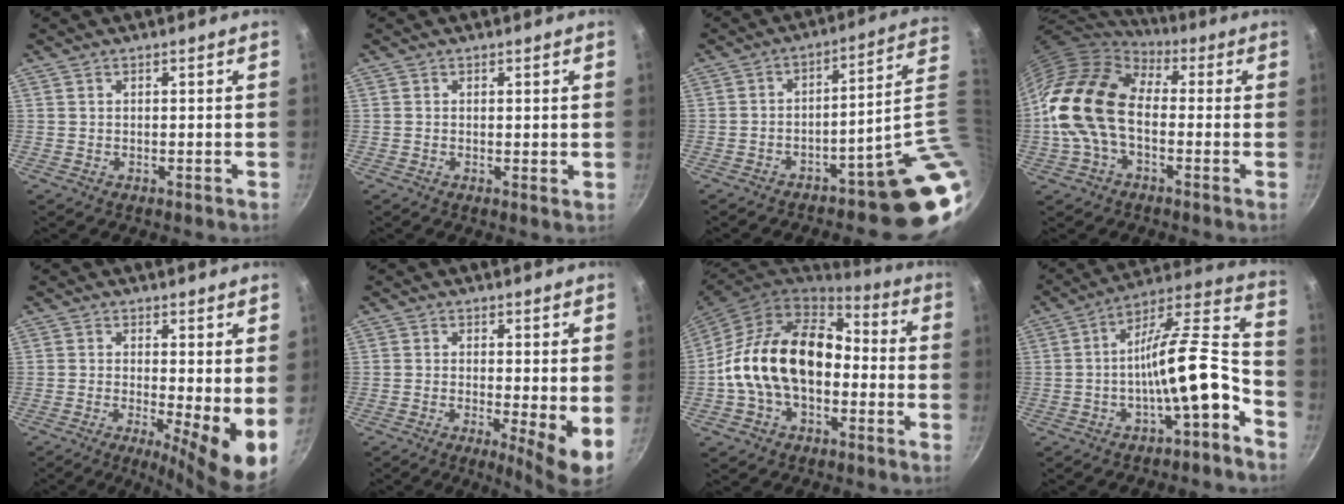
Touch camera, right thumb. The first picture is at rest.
{"total": 0.9, "force": [0.3, 0.3, 0.8], "torque": [-0.011, -0.006, 0.001]}
{"total": 13.7, "force": [-2.2, 2.6, 13.3], "torque": [-0.134, 0.024, -0.028]}
{"total": 17.4, "force": [-0.5, 11.1, 13.5], "torque": [-0.233, 0.028, -0.024]}
{"total": 9.7, "force": [-0.2, 2.7, 9.3], "torque": [-0.122, -0.024, -0.003]}
{"total": 6.7, "force": [-0.2, 1.4, 6.5], "torque": [-0.094, -0.019, -0.002]}
{"total": 18.7, "force": [-1.7, 12.5, 13.8], "torque": [-0.216, 0.048, -0.041]}
{"total": 15.5, "force": [-6.3, 4.4, 13.5], "torque": [-0.188, 0.073, -0.109]}